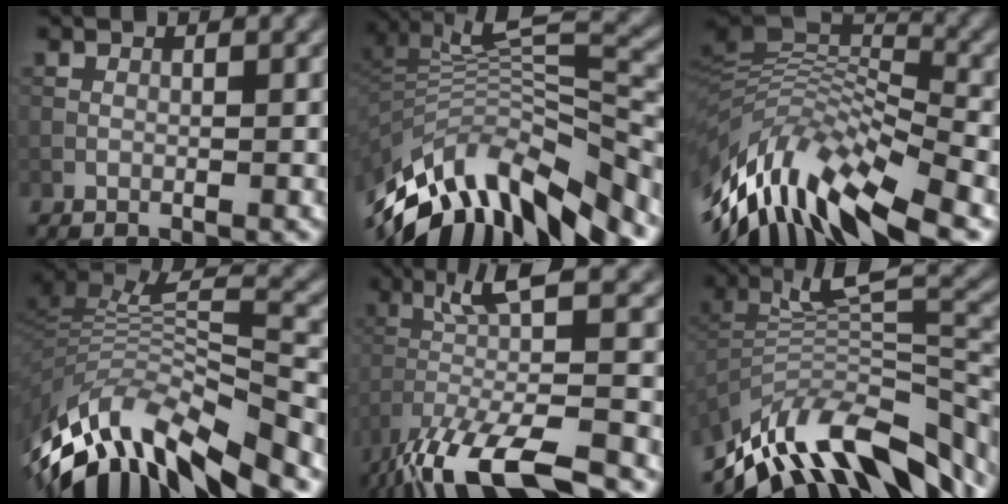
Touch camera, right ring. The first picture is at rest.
{"total": 12.2, "force": [-6.3, 4.7, 9.4], "torque": [-0.185, 0.025, -0.106]}
{"total": 12.3, "force": [-5.7, 4.4, 10.0], "torque": [-0.204, 0.025, -0.102]}
{"total": 11.1, "force": [-6.7, 4.3, 7.8], "torque": [-0.162, 0.026, -0.115]}
{"total": 10.3, "force": [-5.4, 2.4, 8.4], "torque": [-0.174, -0.004, -0.098]}
{"total": 12.1, "force": [-6.5, 4.8, 9.0], "torque": [-0.168, 0.029, -0.115]}